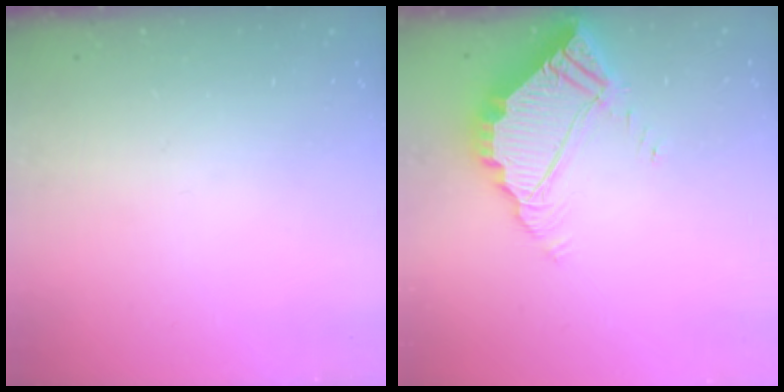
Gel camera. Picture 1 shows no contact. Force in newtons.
{"total": 7.2, "press": 7.1, "slide": 0.4}